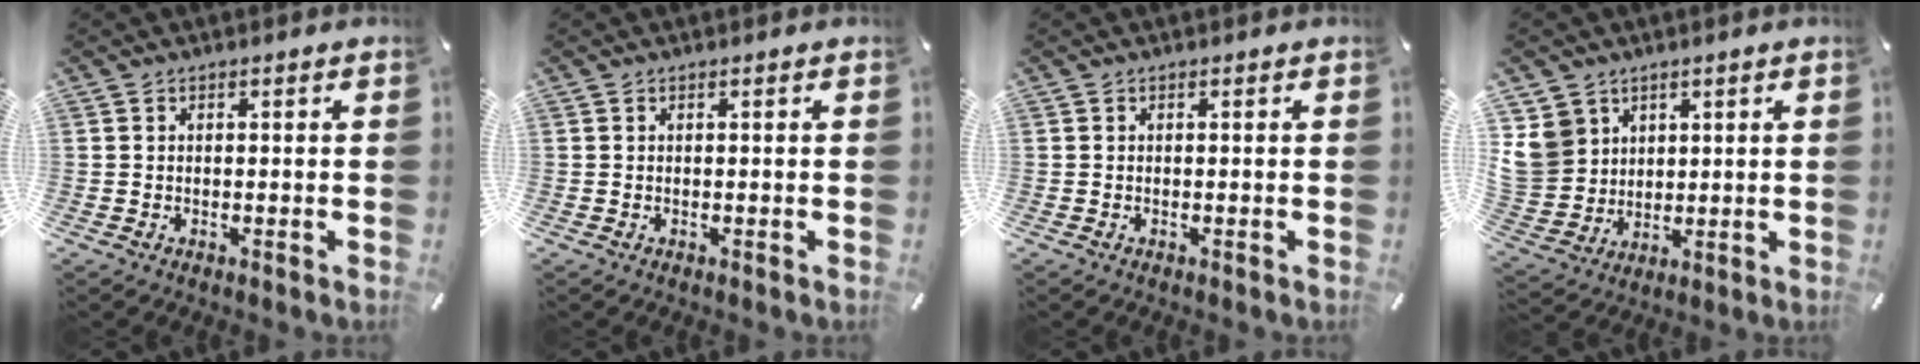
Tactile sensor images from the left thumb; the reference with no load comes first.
{"total": 0.0}
{"total": 0.0}
{"total": 9.6, "force": [3.9, 8.6, 1.3], "torque": [-0.046, -0.021, 0.081]}